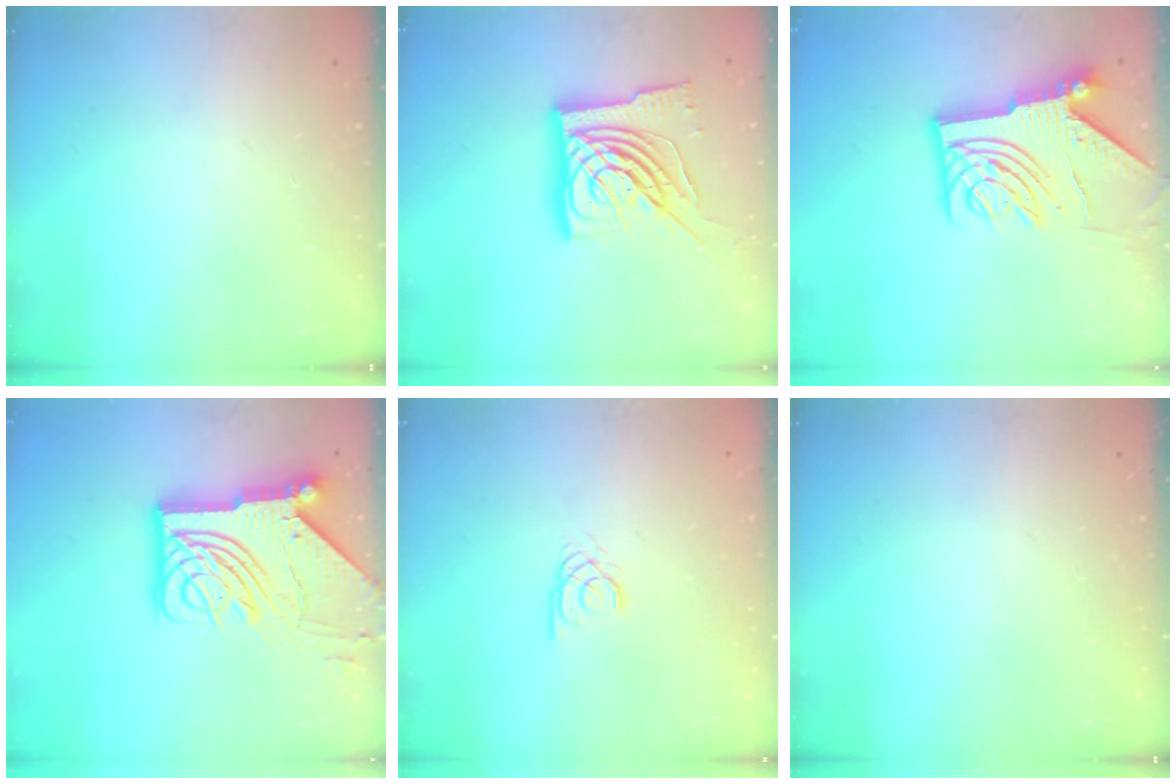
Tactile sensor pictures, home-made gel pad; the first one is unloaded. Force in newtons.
{"total": 18.2, "press": 18.1, "slide": 1.9}
{"total": 12.2, "press": 12.1, "slide": 1.5}
{"total": 19.9, "press": 19.8, "slide": 2.6}
{"total": 2.0, "press": 2.0, "slide": 0.2}
{"total": 0.0}